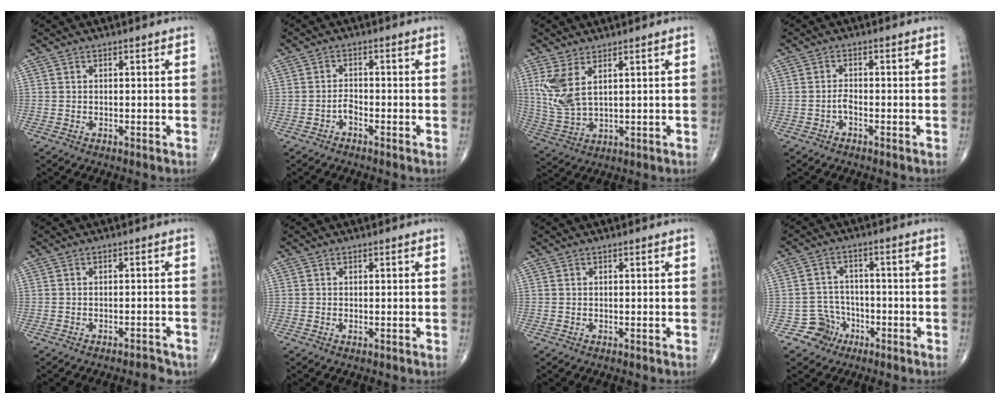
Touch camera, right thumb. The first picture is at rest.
{"total": 1.6, "force": [-1.2, 0.7, 0.9], "torque": [-0.012, 0.009, -0.024]}
{"total": 8.1, "force": [3.2, 3.7, 6.5], "torque": [-0.148, -0.014, 0.077]}
{"total": 1.4, "force": [-0.8, 0.5, 1.0], "torque": [-0.016, 0.005, -0.018]}
{"total": 3.4, "force": [-3.1, 1.0, 1.0], "torque": [-0.014, 0.021, -0.037]}
{"total": 0.0}
{"total": 0.0}
{"total": 5.3, "force": [-2.9, 4.4, 0.0], "torque": [0.039, 0.021, -0.051]}